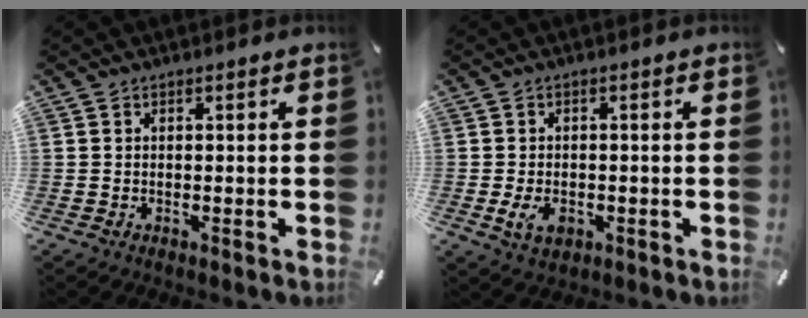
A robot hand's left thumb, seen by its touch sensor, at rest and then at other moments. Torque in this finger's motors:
{"motor_torque": [0.84, 0.95, 0.66, 0.12, 0.09]}